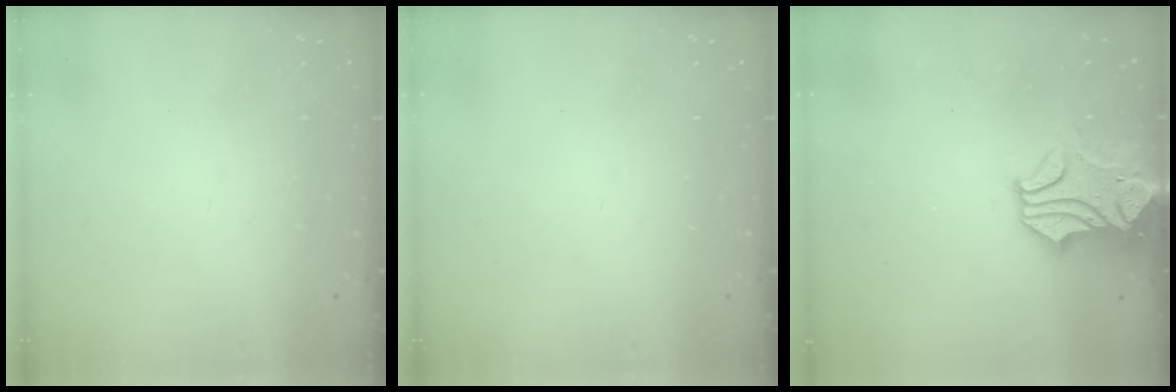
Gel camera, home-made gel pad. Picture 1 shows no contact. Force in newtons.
{"total": 0.0}
{"total": 2.4, "press": 2.1, "slide": 1.3}